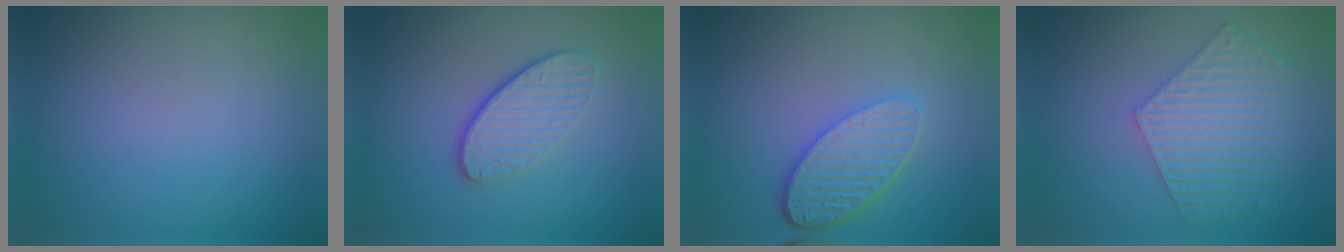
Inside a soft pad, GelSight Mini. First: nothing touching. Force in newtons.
{"total": 3.6, "press": 2.9, "slide": 2.1}
{"total": 5.1, "press": 3.8, "slide": 3.4}
{"total": 6.2, "press": 4.5, "slide": 4.2}